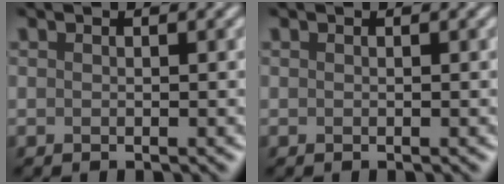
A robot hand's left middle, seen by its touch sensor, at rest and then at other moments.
{"total": 0.0}